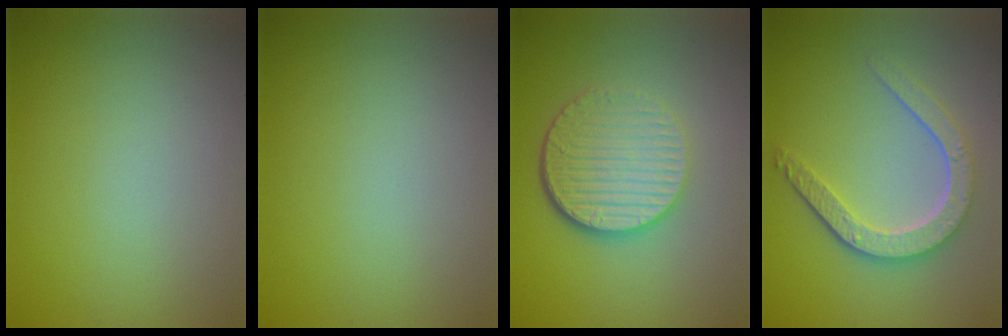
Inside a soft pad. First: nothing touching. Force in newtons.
{"total": 0.0}
{"total": 6.2, "press": 4.2, "slide": 4.5}
{"total": 4.7, "press": 3.7, "slide": 2.9}